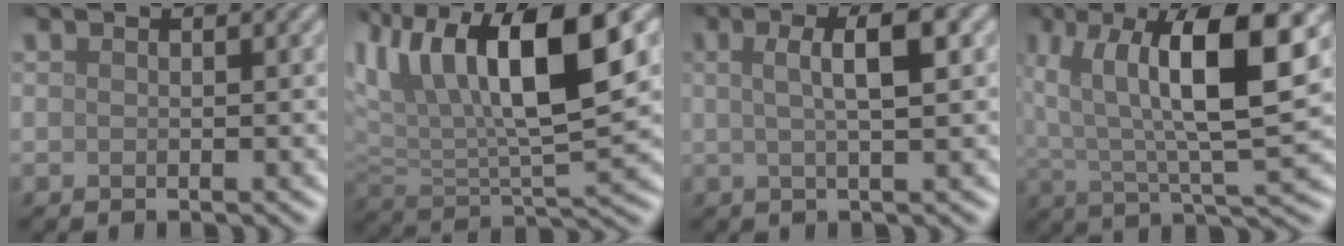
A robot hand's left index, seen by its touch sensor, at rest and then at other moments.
{"total": 11.3, "force": [4.6, 3.8, 9.6], "torque": [-0.170, 0.009, 0.078]}
{"total": 4.1, "force": [0.9, 1.0, 3.9], "torque": [-0.055, 0.008, 0.010]}
{"total": 11.4, "force": [4.2, 3.4, 10.1], "torque": [-0.174, 0.008, 0.073]}